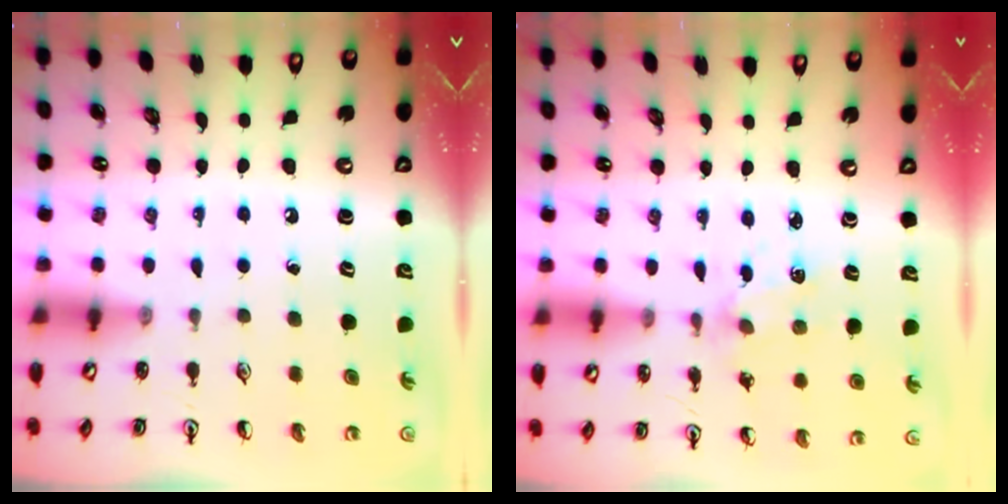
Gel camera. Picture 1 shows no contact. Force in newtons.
{"total": 2.4, "press": 2.3, "slide": 0.4}